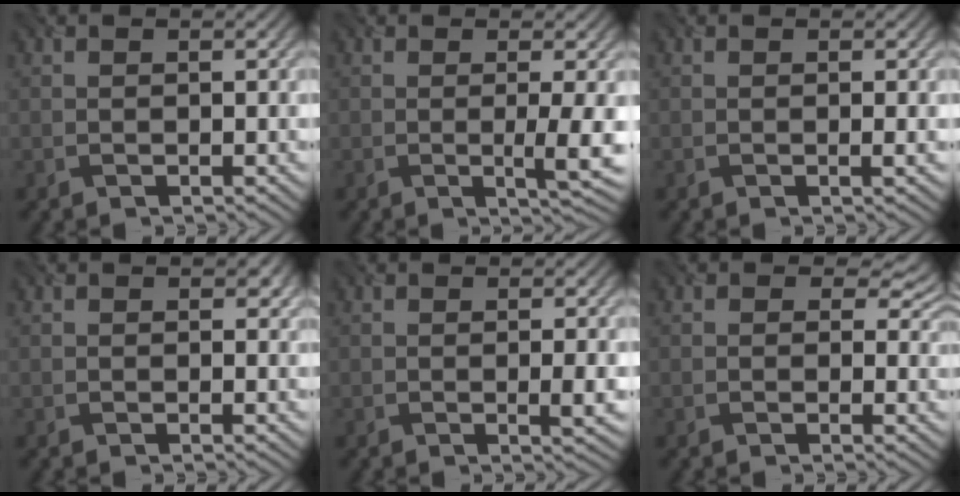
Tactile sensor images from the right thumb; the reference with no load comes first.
{"total": 3.6, "force": [-0.1, 0.4, 3.6], "torque": [-0.066, -0.002, -0.002]}
{"total": 0.5, "force": [0.0, 0.0, 0.5], "torque": [-0.011, -0.001, -0.001]}
{"total": 0.9, "force": [0.5, 0.6, 0.4], "torque": [-0.005, -0.005, 0.004]}
{"total": 1.7, "force": [0.0, 0.2, 1.7], "torque": [-0.032, -0.001, -0.001]}
{"total": 2.9, "force": [1.1, 2.2, 1.5], "torque": [-0.023, -0.008, 0.002]}